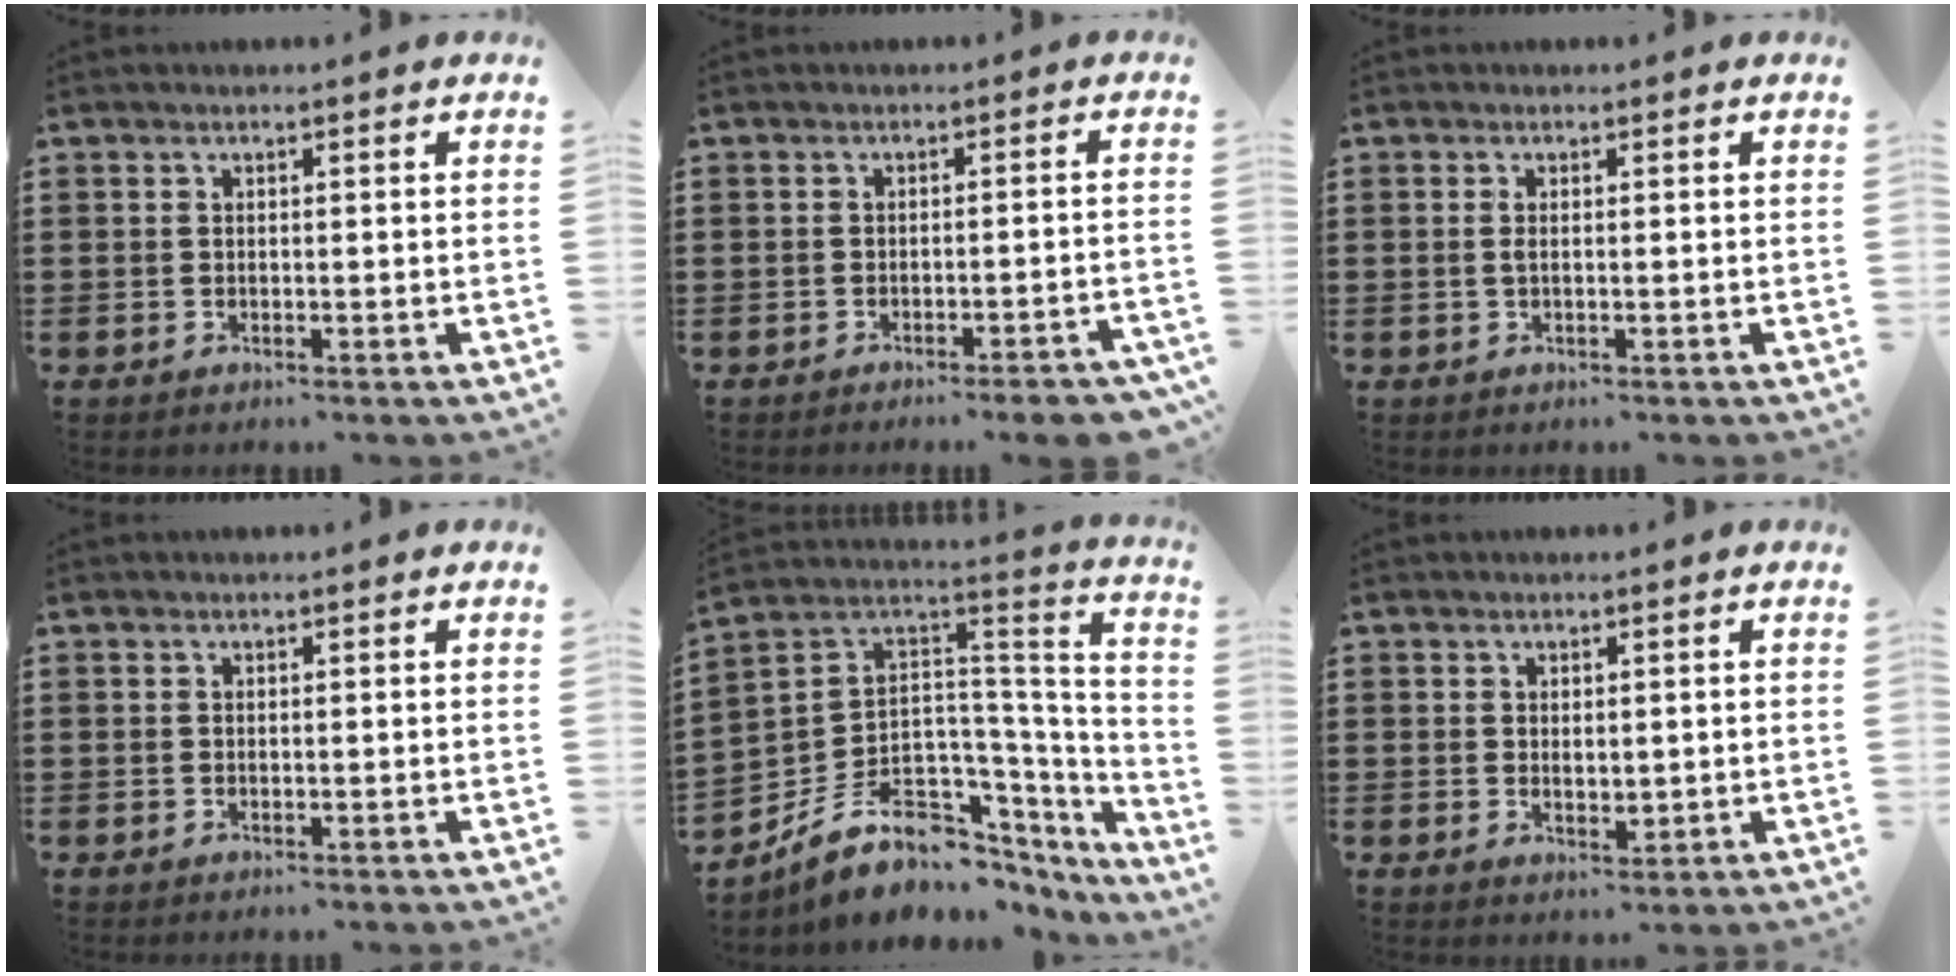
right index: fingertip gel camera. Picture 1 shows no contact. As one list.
[{"total": 3.2, "force": [-2.7, -0.1, 1.7], "torque": [-0.028, -0.006, -0.049]}, {"total": 1.1, "force": [-0.1, 0.2, 1.0], "torque": [-0.020, -0.001, -0.002]}, {"total": 0.0}, {"total": 11.4, "force": [-5.8, 7.4, 6.4], "torque": [-0.141, -0.001, -0.093]}, {"total": 1.7, "force": [0.4, 1.0, 1.3], "torque": [-0.018, 0.002, 0.005]}]